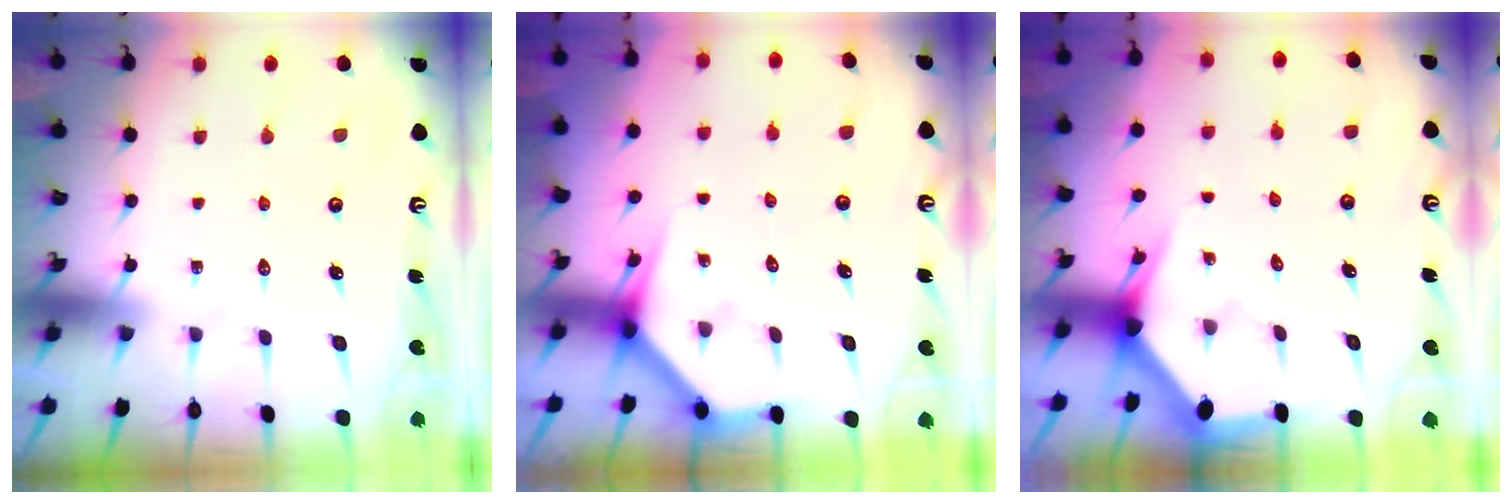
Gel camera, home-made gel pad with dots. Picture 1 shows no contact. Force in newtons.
{"total": 3.6, "press": 3.6, "slide": 0.2}
{"total": 3.1, "press": 3.1, "slide": 0.1}